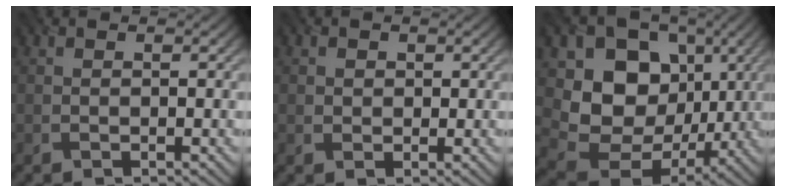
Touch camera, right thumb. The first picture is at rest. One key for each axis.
{"total": 1.1, "fx": 0.3, "fy": 1.0, "fz": 0.3, "tx": -0.006, "ty": -0.005, "tz": 0.004}
{"total": 12.9, "fx": 1.6, "fy": 10.7, "fz": 7.1, "tx": -0.144, "ty": -0.020, "tz": 0.020}